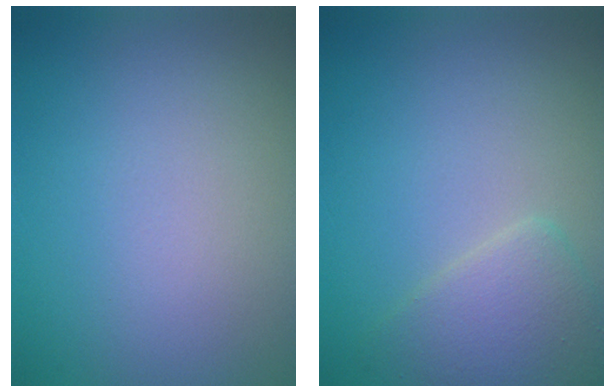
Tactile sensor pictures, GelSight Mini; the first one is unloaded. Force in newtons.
{"total": 2.9, "press": 2.9, "slide": 0.1}